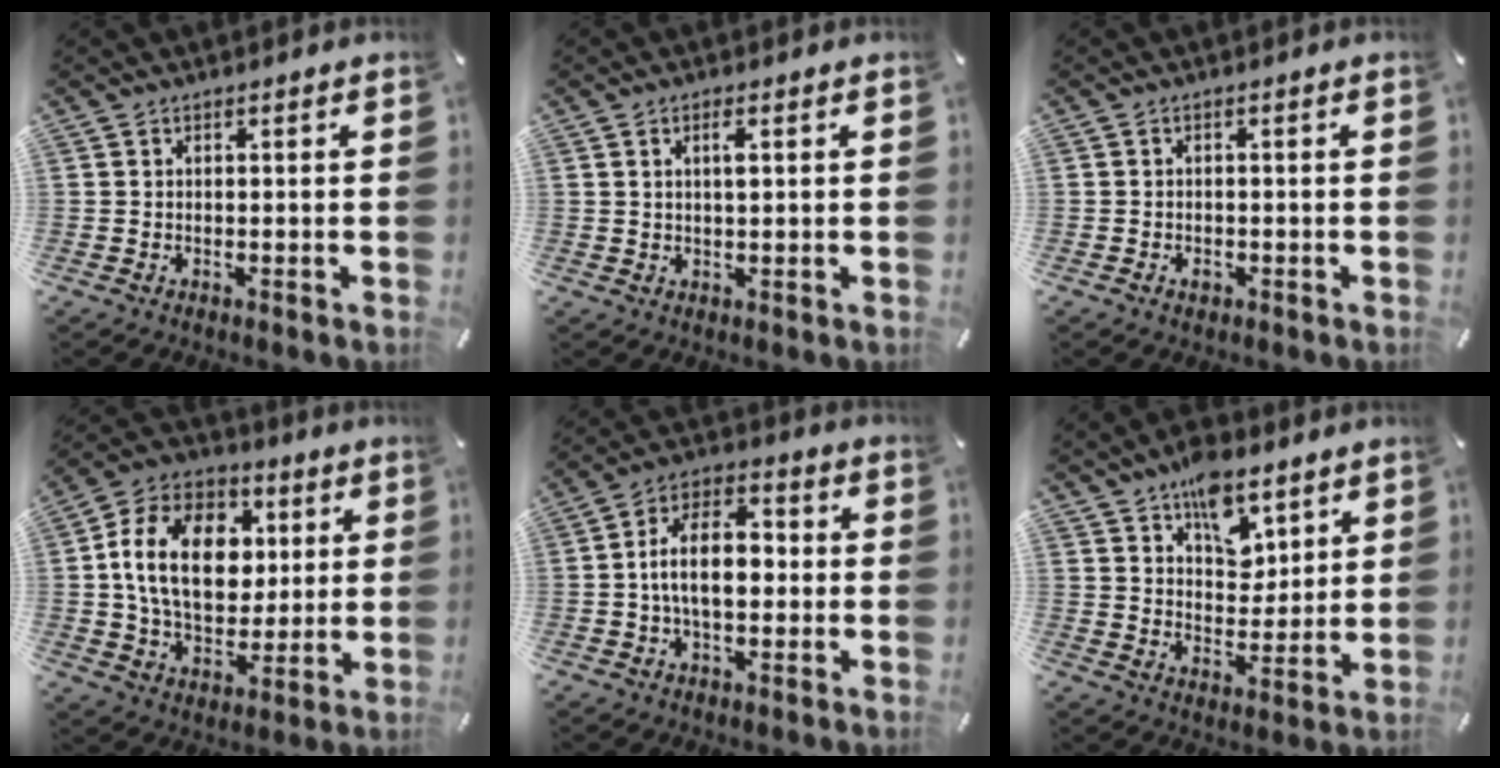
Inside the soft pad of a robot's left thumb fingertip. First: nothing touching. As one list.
[{"total": 2.5, "force": [0.8, 0.7, 2.3], "torque": [-0.040, 0.001, 0.010]}, {"total": 1.6, "force": [-0.8, 1.2, 0.8], "torque": [-0.016, 0.004, -0.017]}, {"total": 19.2, "force": [2.5, 13.8, 13.1], "torque": [-0.253, 0.013, 0.045]}, {"total": 11.5, "force": [-1.5, 7.0, 9.1], "torque": [-0.167, 0.012, -0.029]}, {"total": 11.5, "force": [7.2, 7.2, 5.4], "torque": [-0.071, -0.042, 0.129]}]